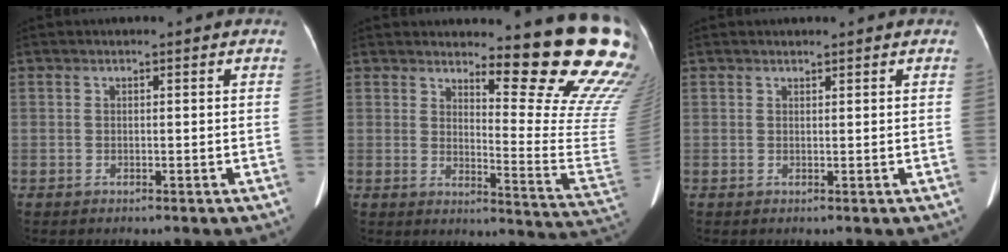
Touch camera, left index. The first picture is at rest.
{"total": 17.6, "force": [14.0, 1.0, 10.7], "torque": [-0.137, -0.118, 0.159]}
{"total": 0.7, "force": [0.6, -0.1, 0.1], "torque": [-0.012, -0.001, 0.014]}